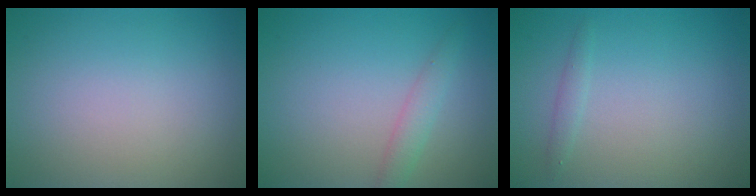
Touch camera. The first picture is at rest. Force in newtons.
{"total": 1.7, "press": 1.7, "slide": 0.1}
{"total": 0.8, "press": 0.8, "slide": 0.1}